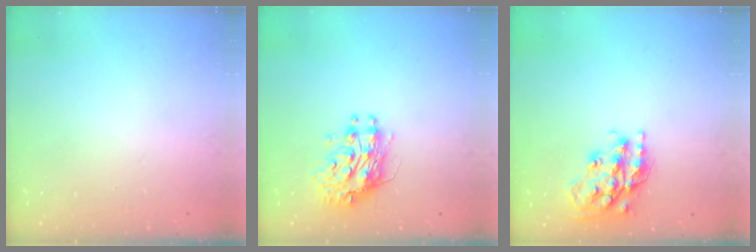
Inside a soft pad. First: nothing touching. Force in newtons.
{"total": 10.3, "press": 10.2, "slide": 1.0}
{"total": 18.7, "press": 18.6, "slide": 1.5}